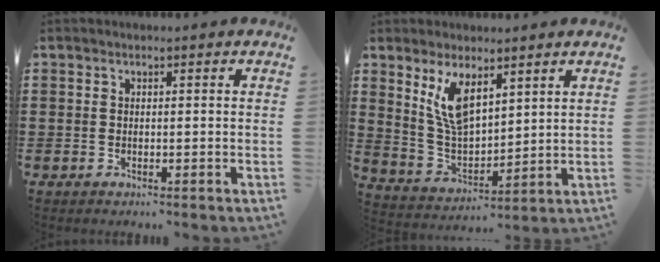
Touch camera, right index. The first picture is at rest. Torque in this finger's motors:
{"motor_torque": [0.80, 0.76, 0.31, 0.09]}